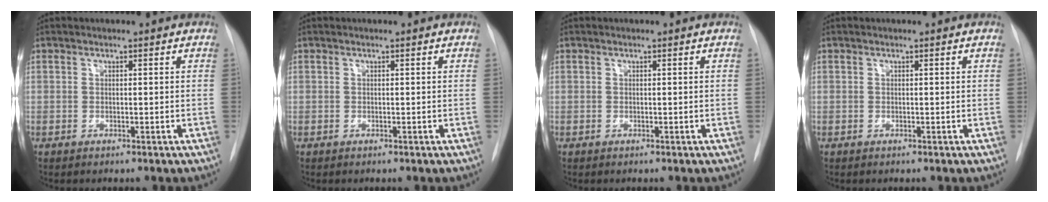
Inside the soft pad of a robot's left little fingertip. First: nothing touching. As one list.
[{"total": 0.0}, {"total": 0.0}, {"total": 0.0}]